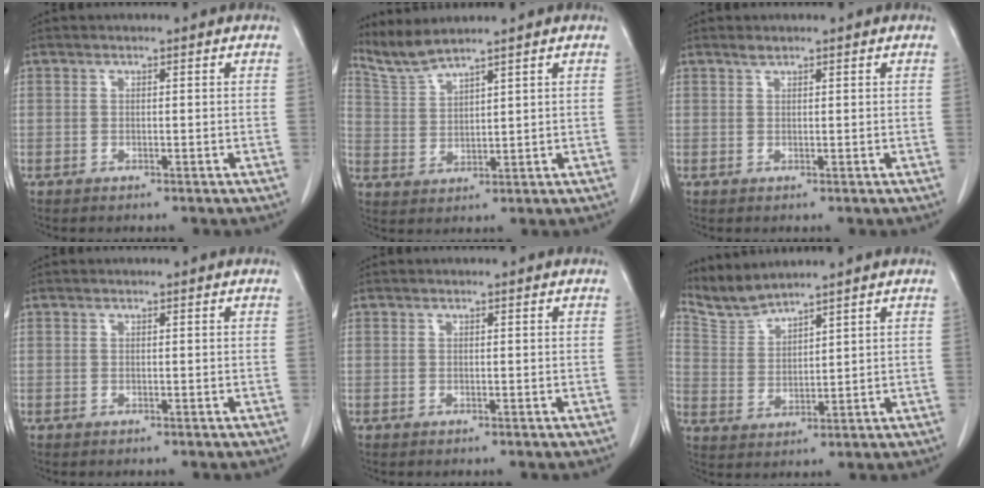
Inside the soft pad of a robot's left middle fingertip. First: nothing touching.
{"total": 4.7, "force": [4.5, -1.0, 0.9], "torque": [-0.033, -0.007, 0.105]}
{"total": 0.7, "force": [0.7, 0.0, 0.2], "torque": [-0.009, -0.001, 0.015]}
{"total": 0.0}
{"total": 0.0}
{"total": 5.0, "force": [5.0, -0.7, -0.1], "torque": [-0.013, -0.001, 0.115]}